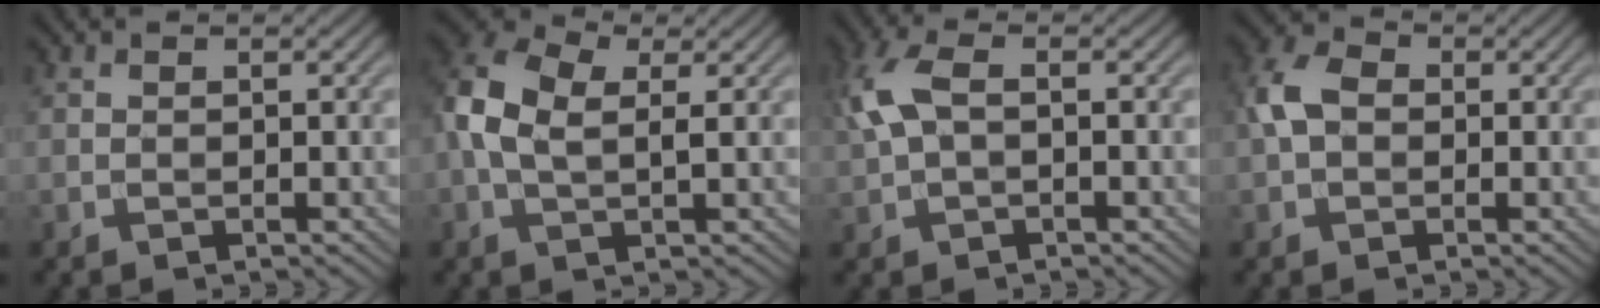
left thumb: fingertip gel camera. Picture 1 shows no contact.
{"total": 7.7, "force": [1.1, 4.6, 6.2], "torque": [-0.155, 0.005, 0.012]}
{"total": 5.7, "force": [0.9, 2.9, 4.8], "torque": [-0.130, 0.014, 0.014]}
{"total": 4.5, "force": [0.1, 3.4, 3.0], "torque": [-0.069, 0.010, -0.008]}